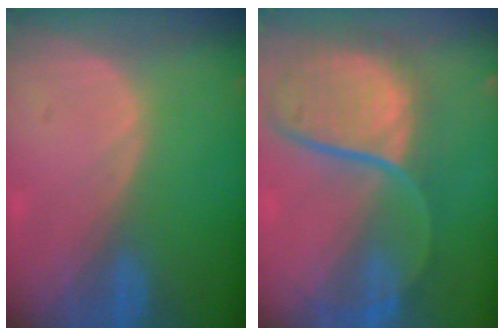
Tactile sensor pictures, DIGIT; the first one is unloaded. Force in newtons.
{"total": 12.0, "press": 9.9, "slide": 6.9}